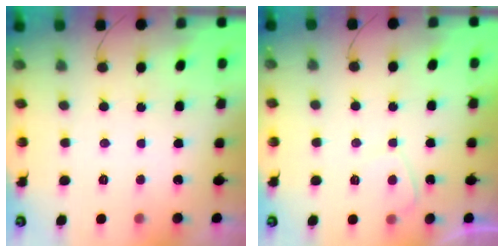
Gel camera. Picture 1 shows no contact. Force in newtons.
{"total": 1.5, "press": 1.4, "slide": 0.6}